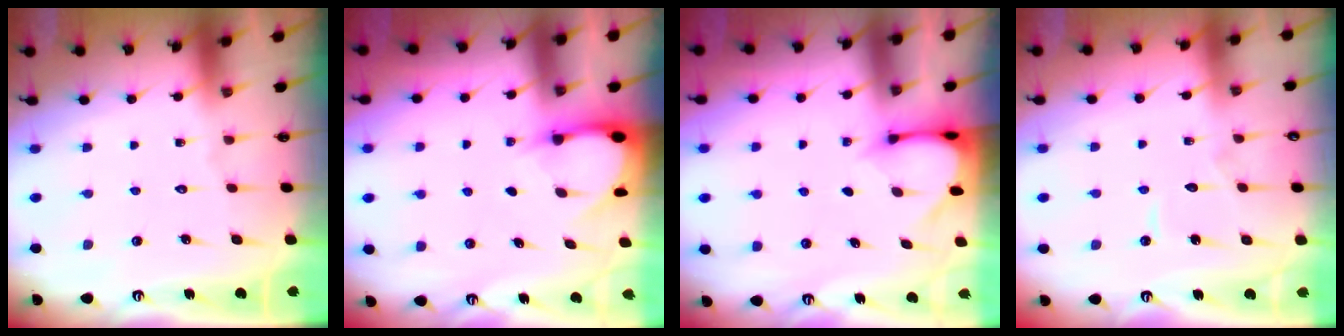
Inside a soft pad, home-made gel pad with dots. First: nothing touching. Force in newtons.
{"total": 2.9, "press": 2.9, "slide": 0.3}
{"total": 3.2, "press": 3.2, "slide": 0.3}
{"total": 3.7, "press": 3.7, "slide": 0.3}